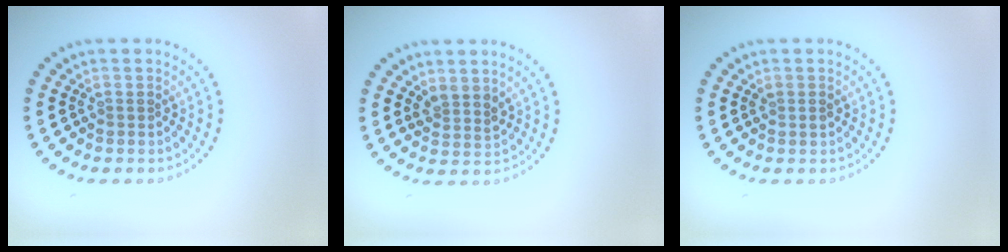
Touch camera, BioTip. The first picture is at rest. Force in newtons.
{"total": 1.9, "press": 1.6, "slide": 1.0}
{"total": 0.7, "press": 0.7, "slide": 0.2}